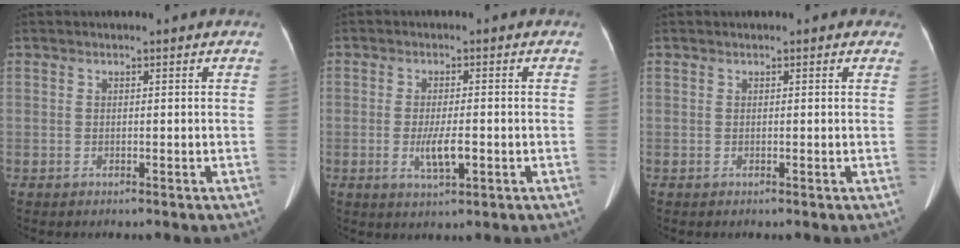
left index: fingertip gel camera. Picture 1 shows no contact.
{"total": 4.2, "force": [-1.2, 0.9, 3.9], "torque": [-0.083, -0.007, -0.016]}
{"total": 0.7, "force": [0.5, 0.5, 0.2], "torque": [0.003, 0.002, 0.001]}